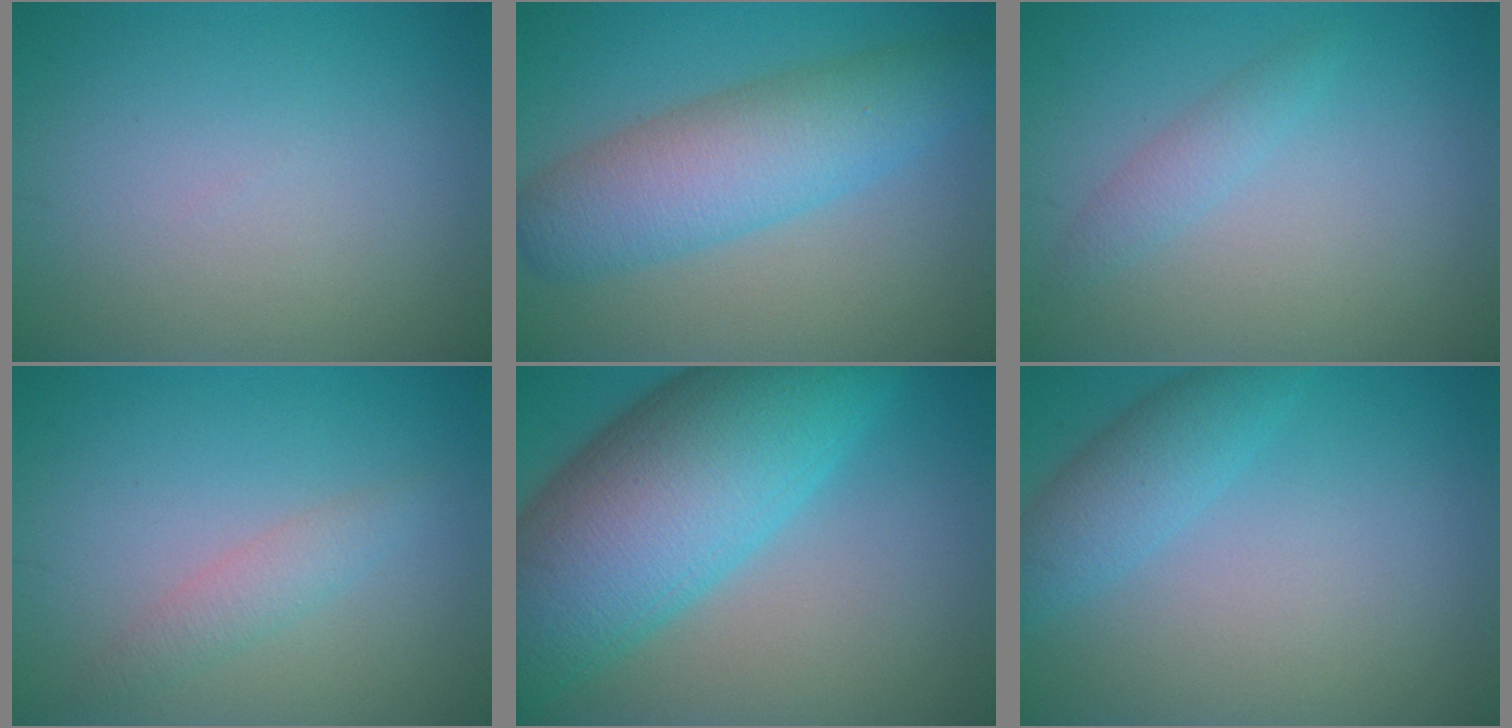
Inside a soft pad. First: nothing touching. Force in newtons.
{"total": 7.2, "press": 7.2, "slide": 0.3}
{"total": 1.5, "press": 1.5, "slide": 0.1}
{"total": 1.9, "press": 1.9, "slide": 0.1}
{"total": 15.0, "press": 15.0, "slide": 0.5}
{"total": 3.3, "press": 3.3, "slide": 0.1}